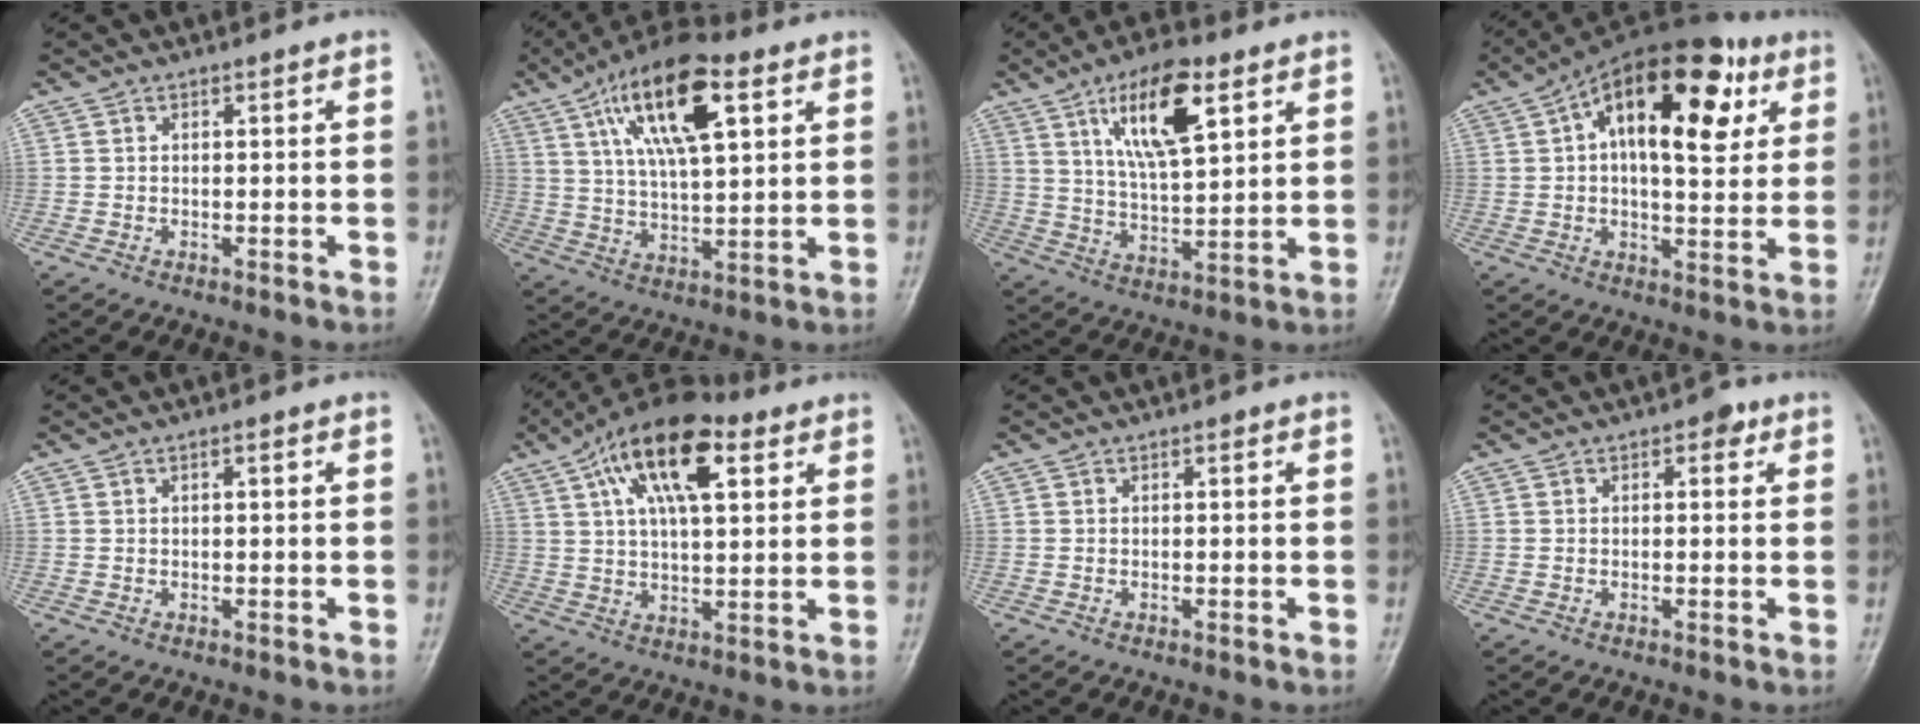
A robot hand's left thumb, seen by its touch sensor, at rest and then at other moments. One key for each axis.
{"total": 17.2, "fx": 7.4, "fy": 6.5, "fz": 14.1, "tx": -0.230, "ty": -0.008, "tz": 0.127}
{"total": 14.4, "fx": 6.8, "fy": 5.1, "fz": 11.6, "tx": -0.182, "ty": -0.024, "tz": 0.122}
{"total": 20.4, "fx": 6.9, "fy": 10.0, "fz": 16.4, "tx": -0.226, "ty": 0.011, "tz": 0.094}
{"total": 0.8, "fx": 0.3, "fy": 0.3, "fz": 0.7, "tx": -0.013, "ty": 0.002, "tz": 0.004}
{"total": 16.3, "fx": 7.0, "fy": 7.2, "fz": 12.8, "tx": -0.201, "ty": 0.002, "tz": 0.114}
{"total": 0.0}
{"total": 2.1, "fx": 0.9, "fy": 1.4, "fz": 1.4, "tx": -0.002, "ty": 0.001, "tz": 0.006}